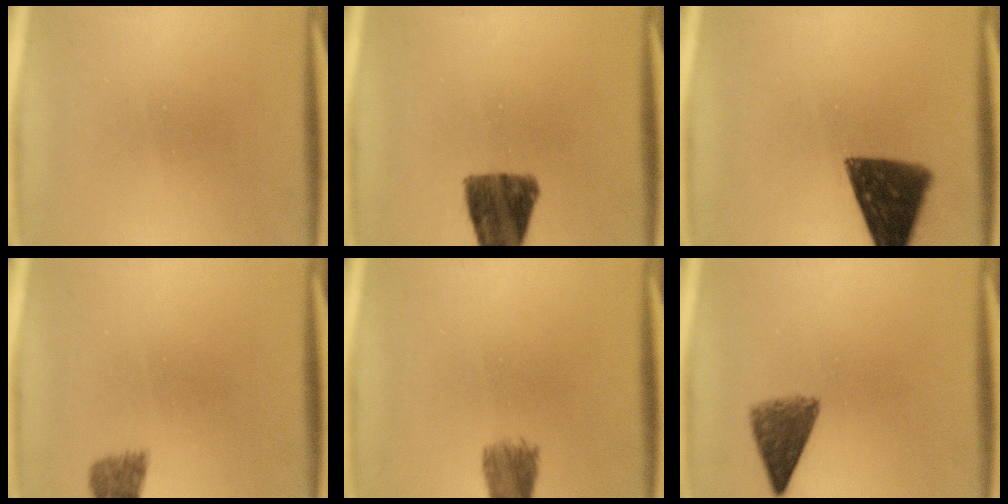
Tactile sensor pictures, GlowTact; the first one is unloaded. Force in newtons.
{"total": 10.3}
{"total": 12.4}
{"total": 1.9}
{"total": 3.9}
{"total": 5.8}